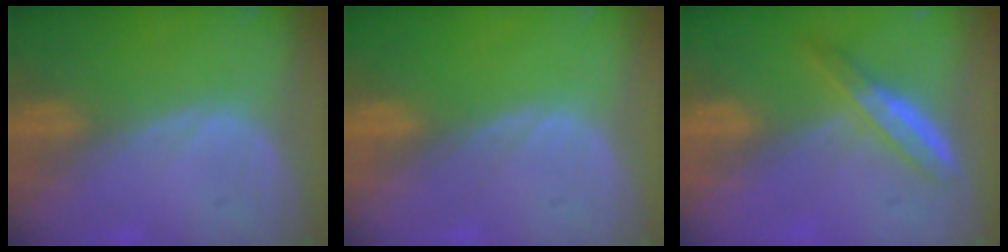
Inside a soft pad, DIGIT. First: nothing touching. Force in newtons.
{"total": 0.0}
{"total": 5.1, "press": 4.6, "slide": 2.2}